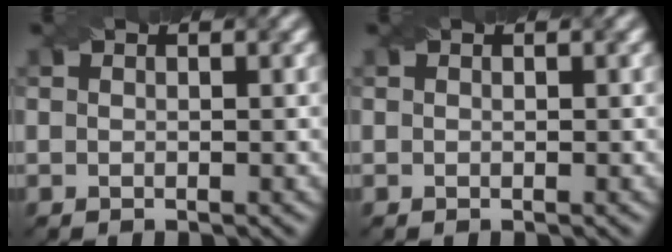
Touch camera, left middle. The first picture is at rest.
{"total": 0.0}